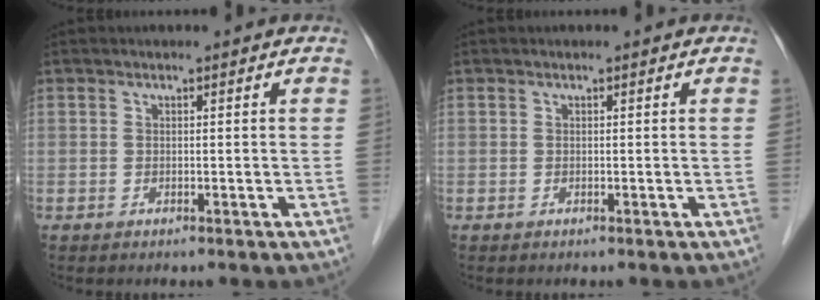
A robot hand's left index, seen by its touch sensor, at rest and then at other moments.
{"total": 0.0}